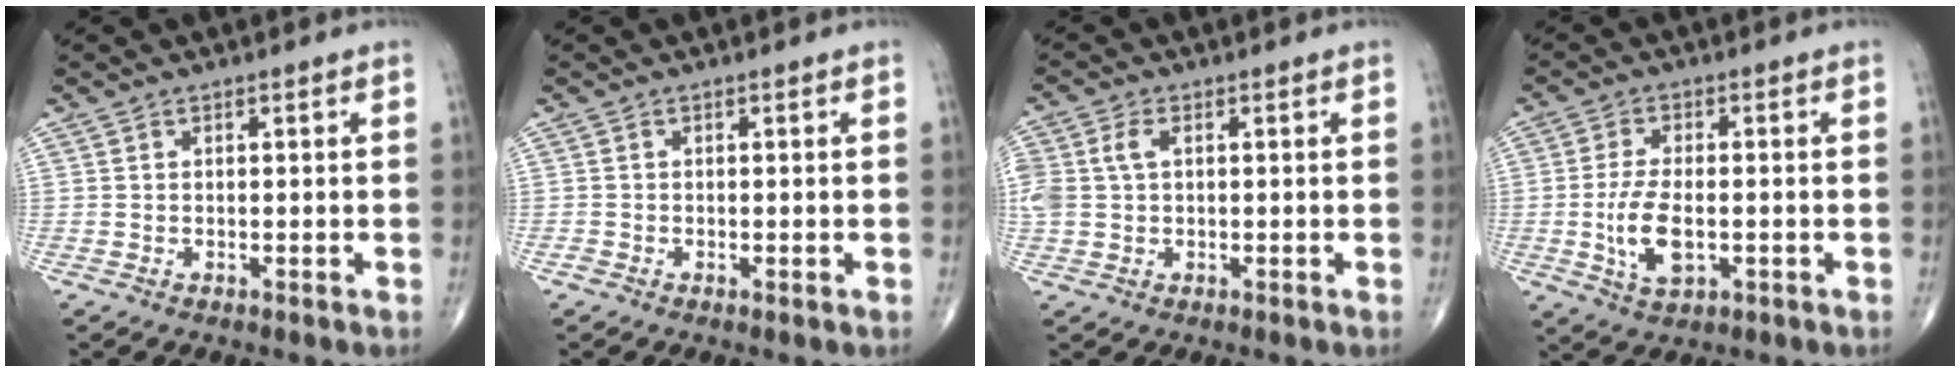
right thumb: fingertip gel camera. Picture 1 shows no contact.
{"total": 0.8, "force": [-0.4, 0.4, 0.5], "torque": [-0.011, -0.002, -0.009]}
{"total": 6.2, "force": [1.2, 4.1, 4.5], "torque": [-0.121, 0.017, 0.028]}
{"total": 8.2, "force": [-1.5, 4.0, 7.0], "torque": [-0.142, -0.001, -0.024]}